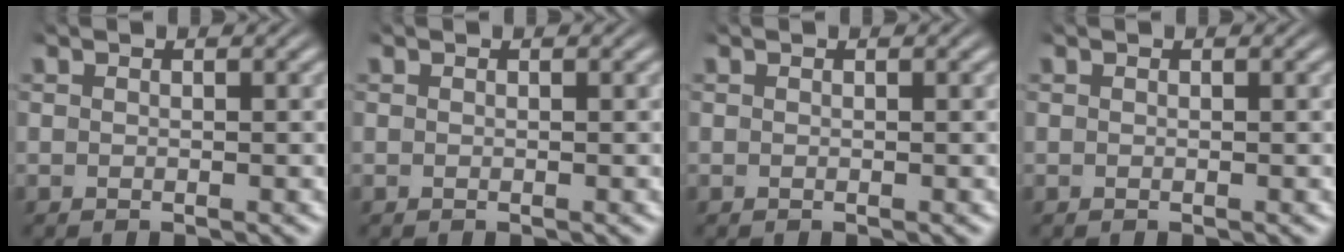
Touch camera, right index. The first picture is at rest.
{"total": 0.0}
{"total": 0.0}
{"total": 0.0}